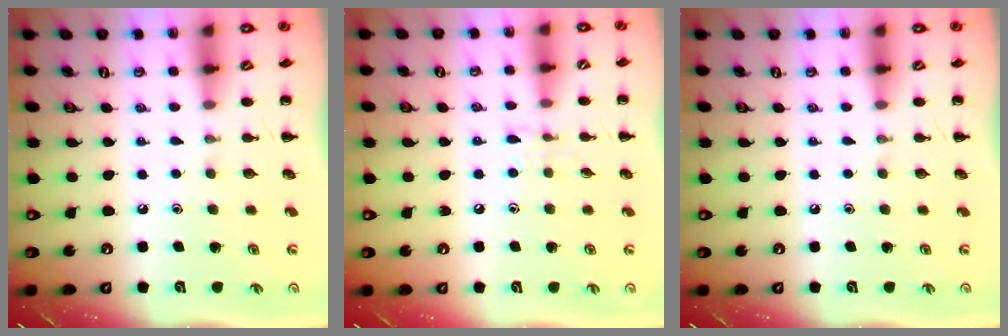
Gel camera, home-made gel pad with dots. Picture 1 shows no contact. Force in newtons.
{"total": 5.4, "press": 5.1, "slide": 1.9}
{"total": 0.0}